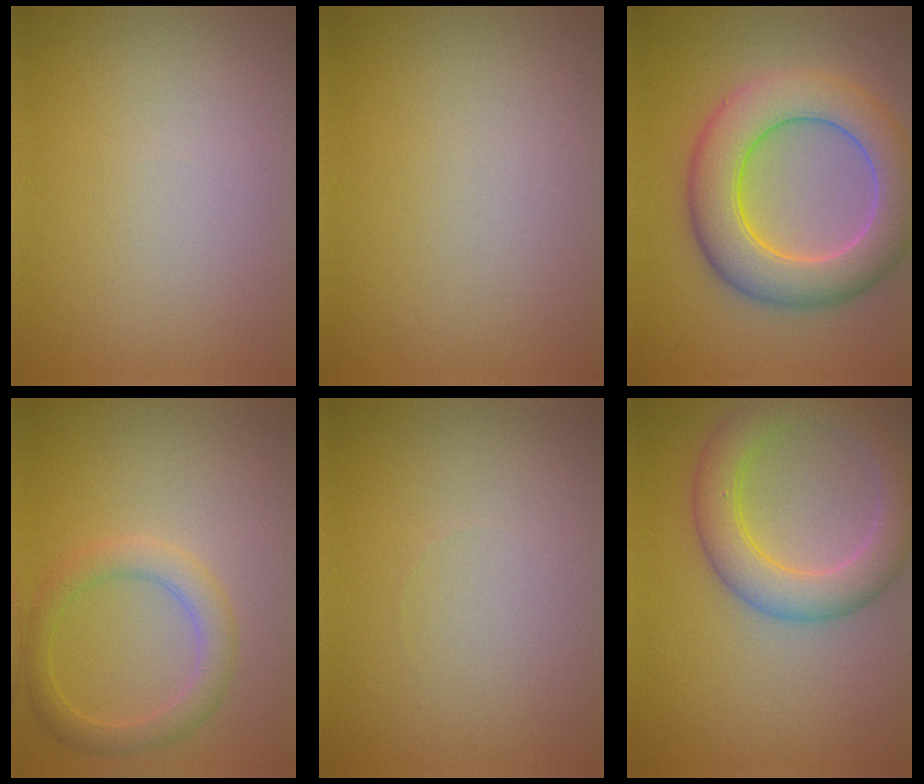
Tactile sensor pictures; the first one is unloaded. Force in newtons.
{"total": 0.0}
{"total": 8.6, "press": 8.6, "slide": 0.4}
{"total": 2.8, "press": 2.8, "slide": 0.1}
{"total": 0.0}
{"total": 5.2, "press": 5.2, "slide": 0.2}